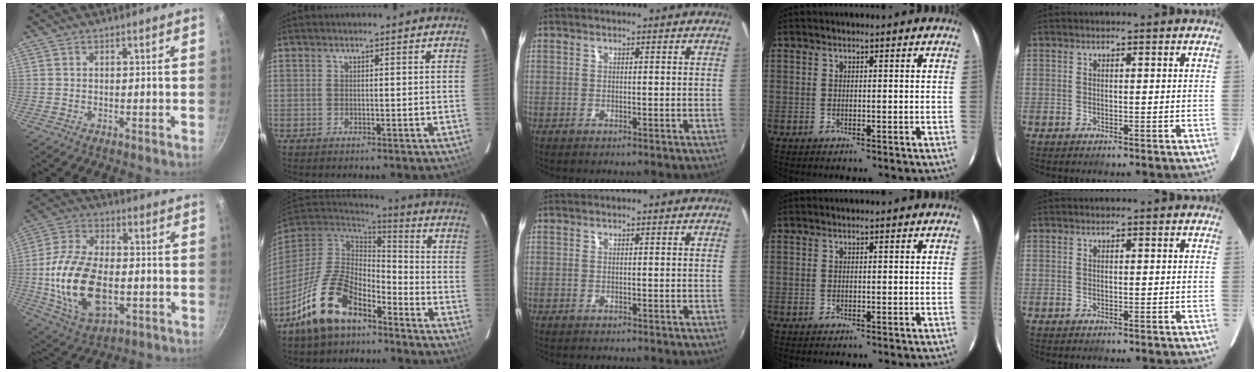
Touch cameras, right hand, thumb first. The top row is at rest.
{"thumb": {"total": 19.6, "force": [-2.9, 11.4, 15.7], "torque": [-0.299, 0.014, -0.046]}, "index": {"total": 16.0, "force": [-10.0, 8.2, 9.3], "torque": [-0.194, 0.003, -0.177]}}